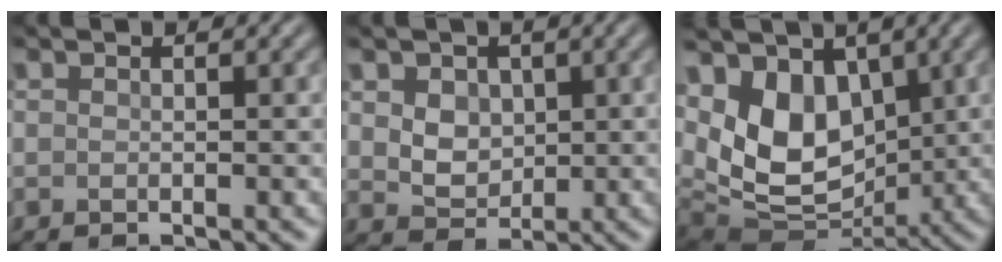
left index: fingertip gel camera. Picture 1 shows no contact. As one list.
[{"total": 3.7, "force": [1.5, 2.8, 1.9], "torque": [-0.045, 0.003, 0.032]}, {"total": 8.8, "force": [2.2, 5.9, 6.1], "torque": [-0.128, -0.007, 0.034]}]